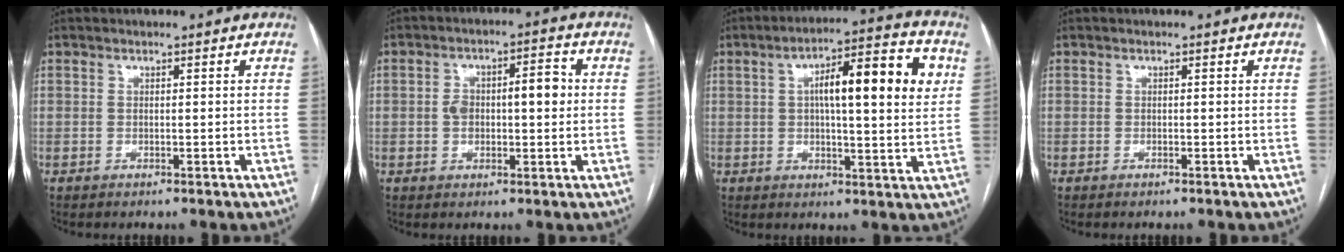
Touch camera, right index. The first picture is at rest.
{"total": 7.1, "force": [0.5, 3.1, 6.4], "torque": [-0.108, 0.031, 0.012]}
{"total": 14.0, "force": [3.4, 2.8, 13.3], "torque": [-0.200, 0.030, 0.047]}
{"total": 0.0}